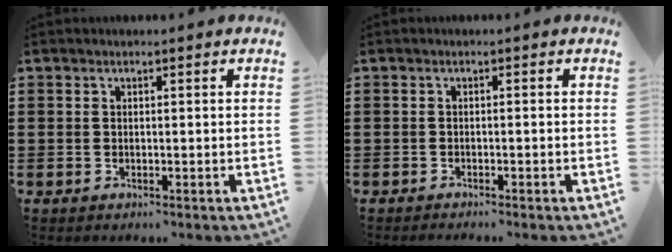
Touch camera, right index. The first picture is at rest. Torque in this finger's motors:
{"motor_torque": [0.11, -0.04, -0.01, 0.00]}